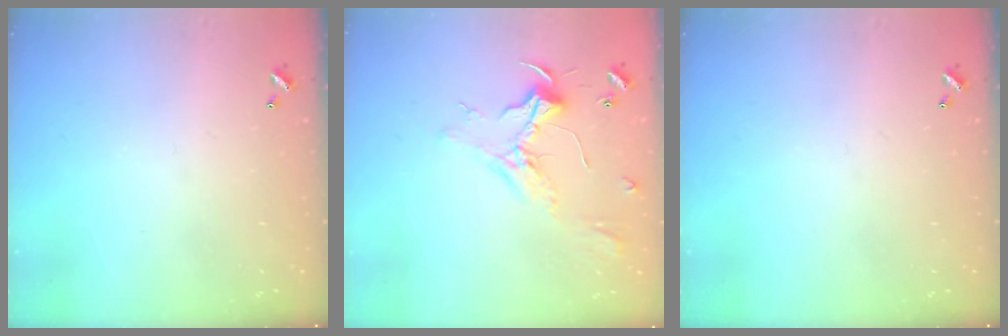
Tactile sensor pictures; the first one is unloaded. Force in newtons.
{"total": 2.3, "press": 2.2, "slide": 0.9}
{"total": 0.0}